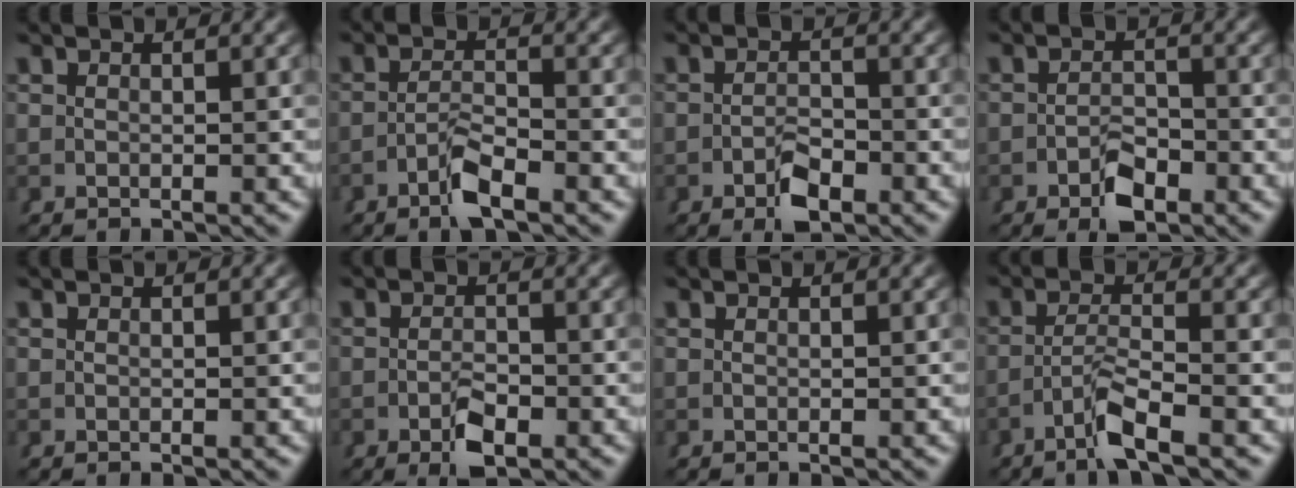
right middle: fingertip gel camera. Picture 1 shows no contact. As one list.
[{"total": 3.1, "force": [-2.3, 0.3, 2.0], "torque": [-0.031, -0.008, -0.037]}, {"total": 3.3, "force": [-2.1, 1.2, 2.1], "torque": [-0.025, -0.011, -0.033]}, {"total": 3.5, "force": [-2.3, 1.6, 2.1], "torque": [-0.021, -0.011, -0.037]}, {"total": 0.0}, {"total": 3.3, "force": [-1.9, 1.2, 2.4], "torque": [-0.035, -0.015, -0.026]}, {"total": 0.0}, {"total": 3.2, "force": [-2.0, 0.0, 2.5], "torque": [-0.045, -0.008, -0.032]}]